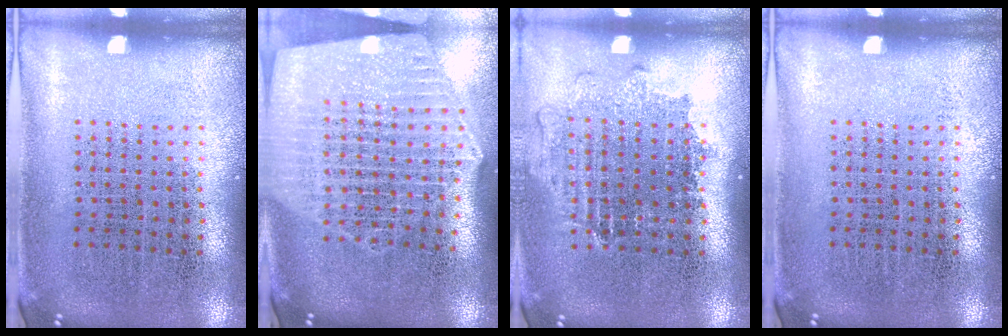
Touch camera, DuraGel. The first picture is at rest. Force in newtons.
{"total": 2.8, "press": 2.4, "slide": 1.4}
{"total": 1.1, "press": 1.0, "slide": 0.5}
{"total": 0.0}